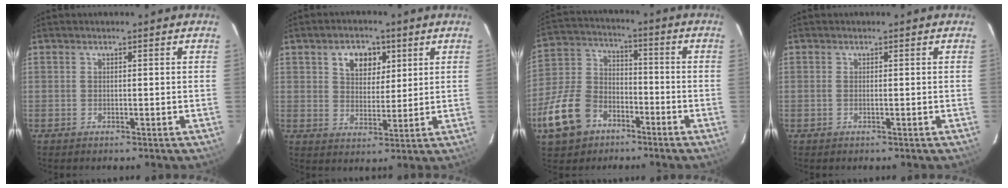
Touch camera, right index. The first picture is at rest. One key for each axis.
{"total": 6.9, "fx": 3.2, "fy": 4.9, "fz": 3.8, "tx": -0.062, "ty": 0.015, "tz": 0.056}
{"total": 15.4, "fx": -8.2, "fy": 10.6, "fz": 7.5, "tx": -0.195, "ty": 0.025, "tz": -0.136}
{"total": 0.5, "fx": -0.1, "fy": -0.1, "fz": 0.5, "tx": -0.012, "ty": 0.001, "tz": -0.004}